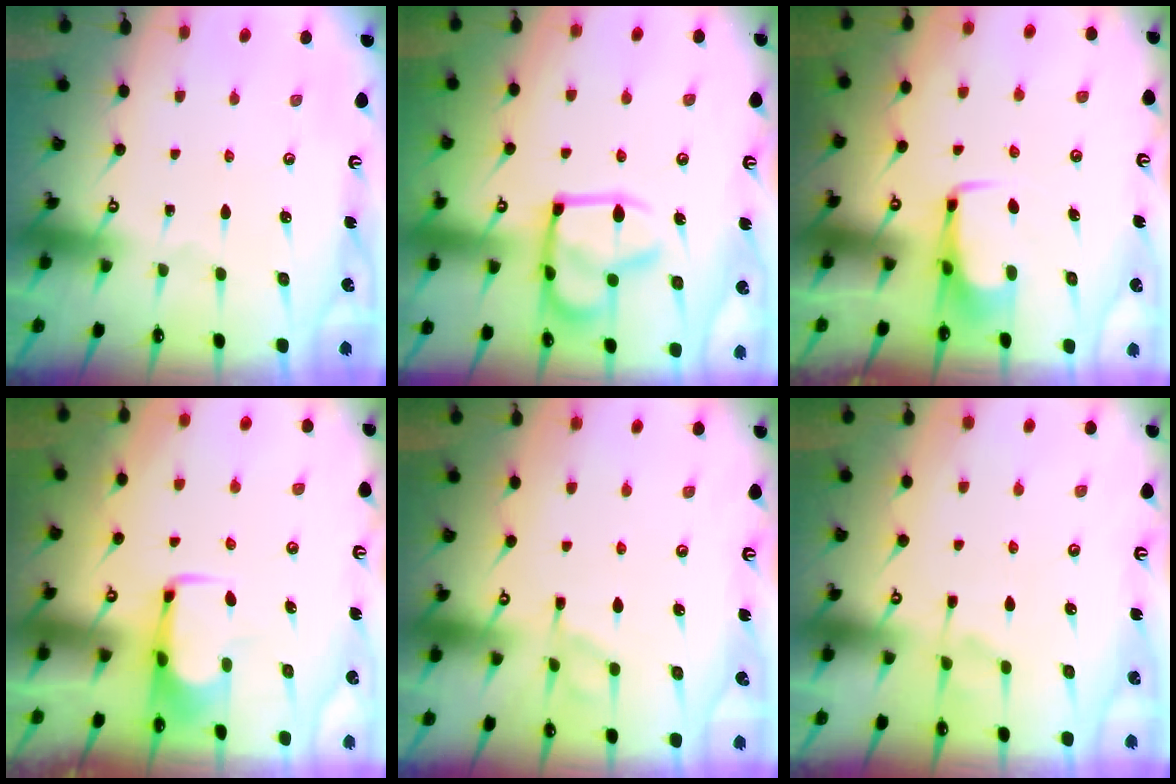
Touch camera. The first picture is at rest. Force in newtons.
{"total": 14.5, "press": 14.4, "slide": 1.1}
{"total": 2.9, "press": 2.9, "slide": 0.4}
{"total": 2.0, "press": 2.0, "slide": 0.4}
{"total": 6.3, "press": 6.2, "slide": 0.8}
{"total": 0.9, "press": 0.2, "slide": 0.9}